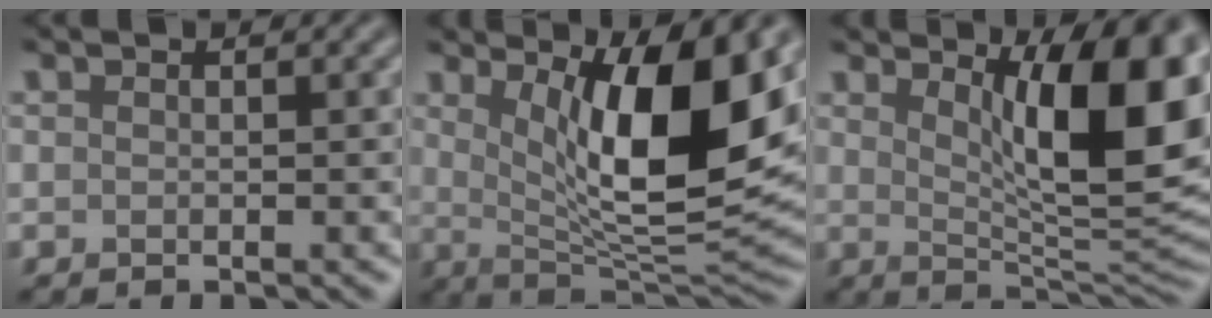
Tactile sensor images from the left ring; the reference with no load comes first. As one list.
[{"total": 11.5, "force": [3.2, 3.4, 10.5], "torque": [-0.150, -0.014, 0.060]}, {"total": 12.0, "force": [3.9, 3.5, 10.7], "torque": [-0.131, -0.005, 0.064]}]